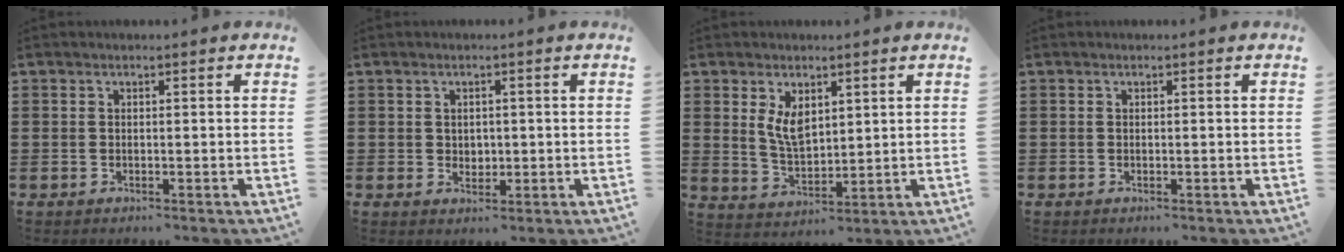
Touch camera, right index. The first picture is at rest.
{"total": 1.6, "force": [0.6, 1.5, 0.3], "torque": [-0.011, 0.009, 0.010]}
{"total": 5.1, "force": [2.2, 2.9, 3.6], "torque": [-0.071, 0.001, 0.039]}
{"total": 0.0}